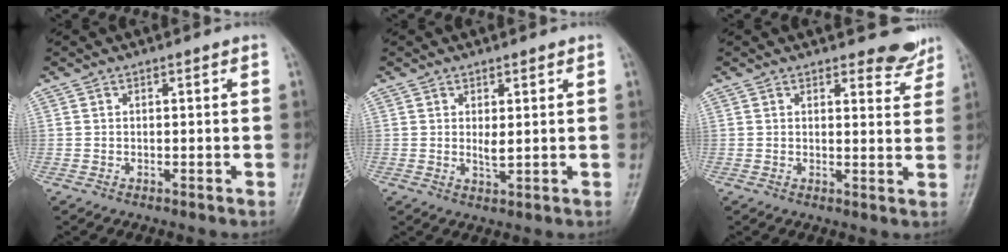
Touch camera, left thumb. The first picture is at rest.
{"total": 2.2, "force": [0.7, 0.8, 1.9], "torque": [-0.031, -0.009, 0.013]}
{"total": 4.3, "force": [4.0, 1.6, 0.5], "torque": [0.016, -0.035, 0.040]}